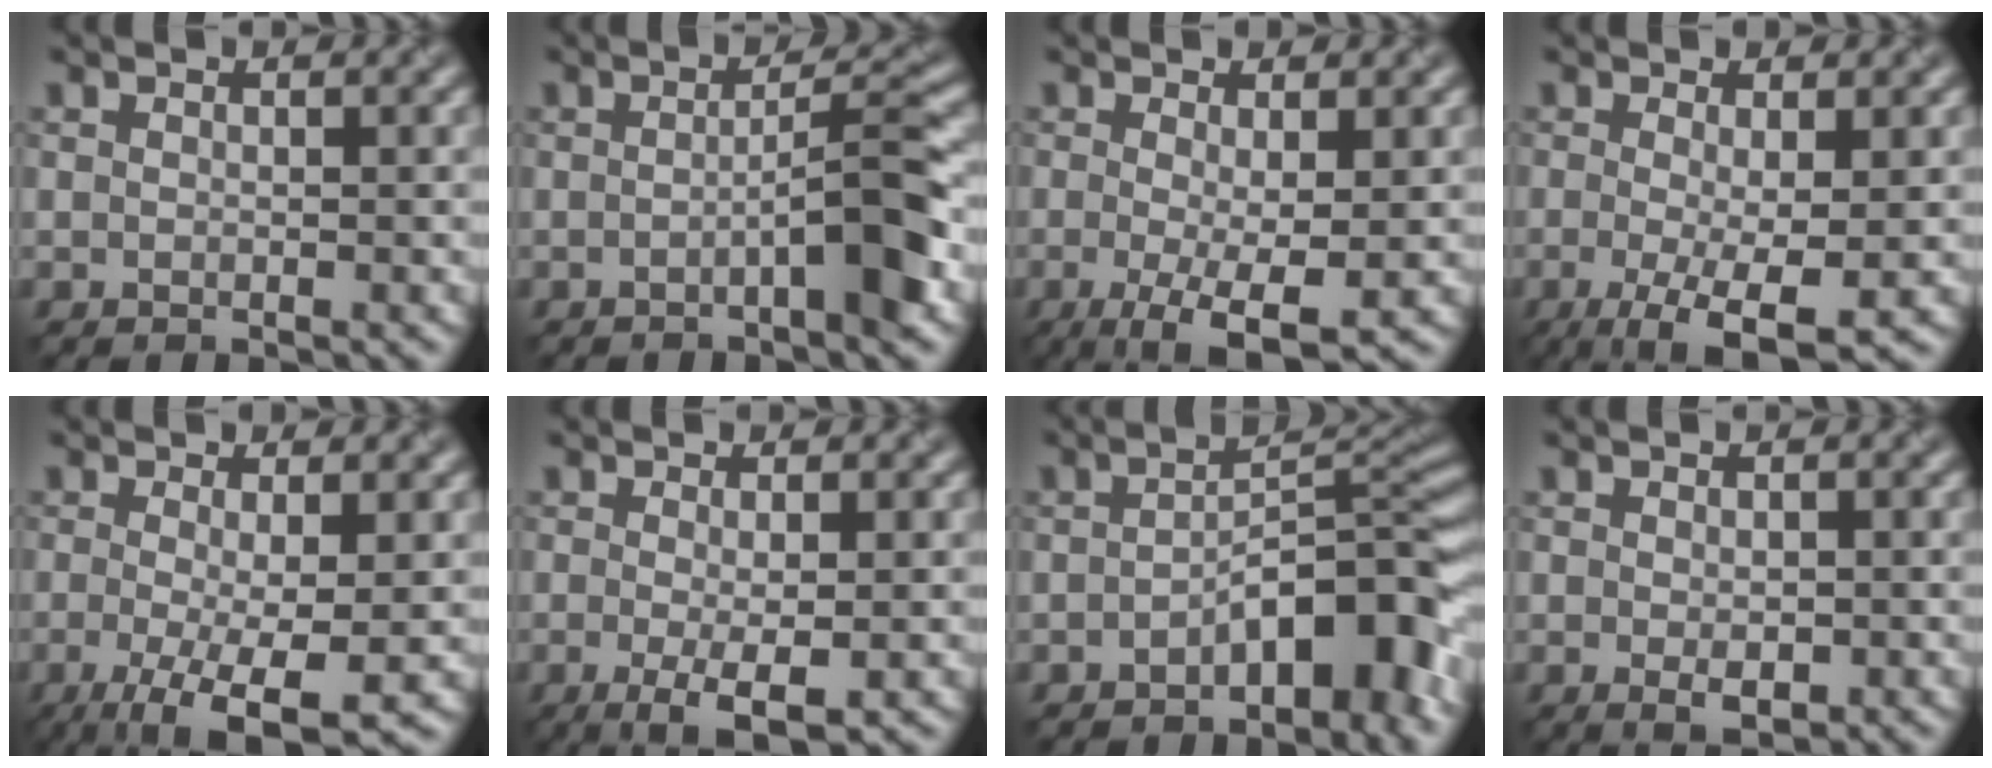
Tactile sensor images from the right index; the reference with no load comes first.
{"total": 4.6, "force": [-1.5, 0.5, 4.4], "torque": [-0.056, 0.018, -0.024]}
{"total": 5.0, "force": [-1.6, 1.1, 4.6], "torque": [-0.087, -0.008, -0.017]}
{"total": 5.5, "force": [-1.9, 1.2, 5.1], "torque": [-0.096, -0.008, -0.020]}
{"total": 6.3, "force": [-2.2, 1.4, 5.7], "torque": [-0.104, -0.008, -0.023]}
{"total": 3.1, "force": [-1.3, 0.4, 2.8], "torque": [-0.056, -0.005, -0.008]}
{"total": 6.6, "force": [-3.6, 1.9, 5.1], "torque": [-0.070, 0.023, -0.052]}
{"total": 1.0, "force": [-0.5, 0.2, 0.8], "torque": [-0.018, 0.002, 0.006]}